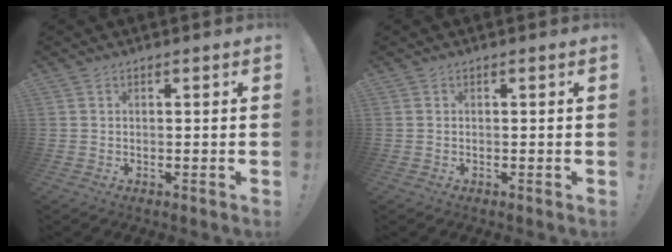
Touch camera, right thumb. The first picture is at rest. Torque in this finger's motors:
{"motor_torque": [-0.21, -0.12, 0.12, 0.01, 0.00]}